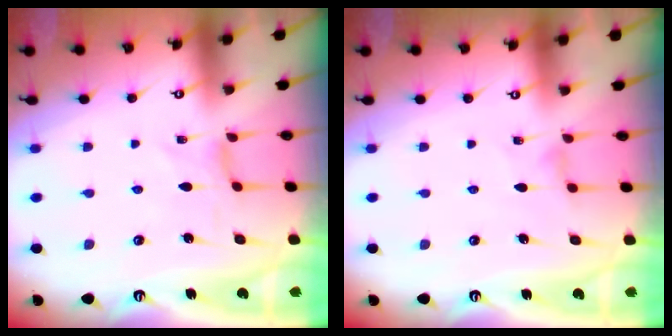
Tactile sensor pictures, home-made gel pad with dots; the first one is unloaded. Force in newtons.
{"total": 1.3, "press": 1.3, "slide": 0.2}